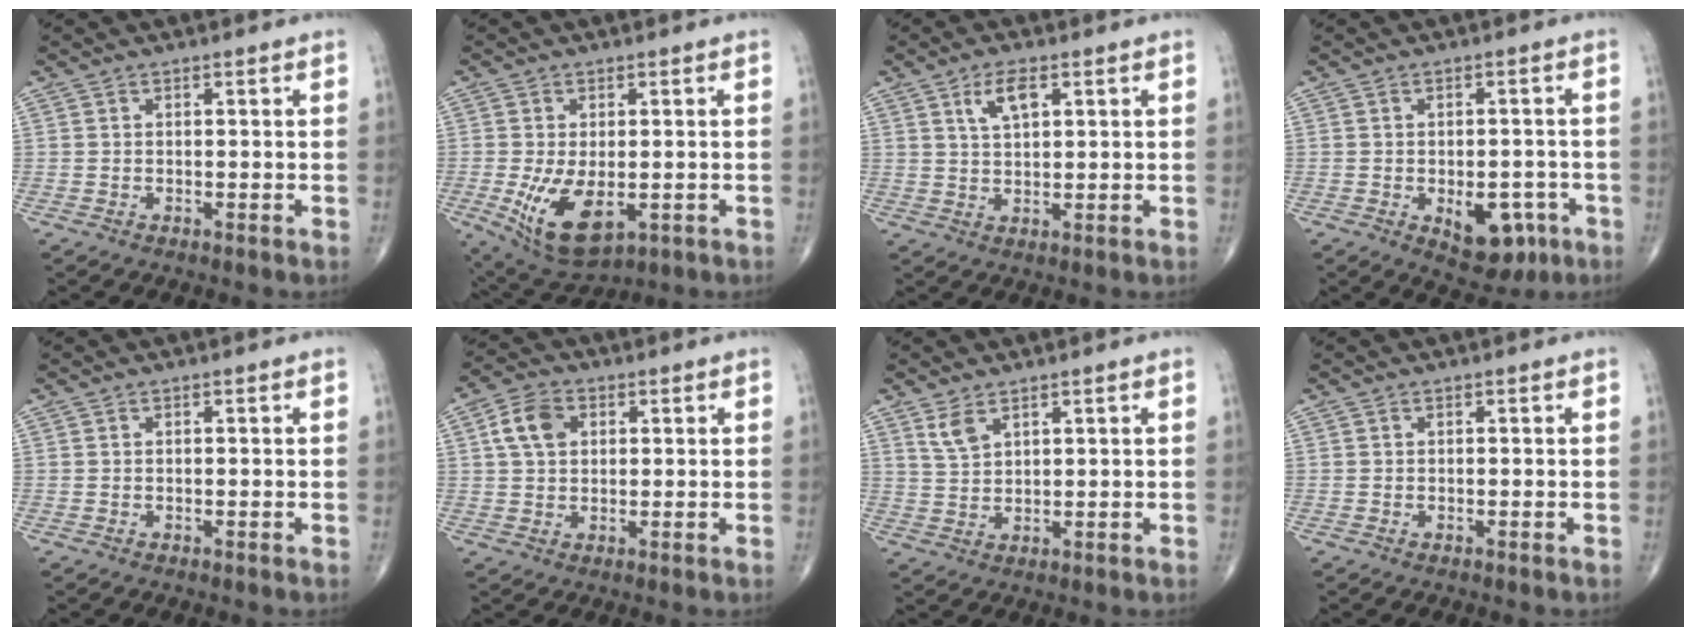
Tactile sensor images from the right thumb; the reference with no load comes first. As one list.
[{"total": 10.8, "force": [-2.4, 5.7, 8.9], "torque": [-0.158, -0.018, -0.024]}, {"total": 5.2, "force": [2.3, 2.3, 4.0], "torque": [-0.070, -0.006, 0.045]}, {"total": 9.0, "force": [-3.3, 5.2, 6.5], "torque": [-0.060, 0.012, -0.033]}, {"total": 0.0}, {"total": 6.8, "force": [1.9, 4.8, 4.3], "torque": [-0.073, 0.008, 0.029]}, {"total": 3.6, "force": [2.4, 1.7, 2.1], "torque": [-0.041, -0.011, 0.055]}, {"total": 0.0}]